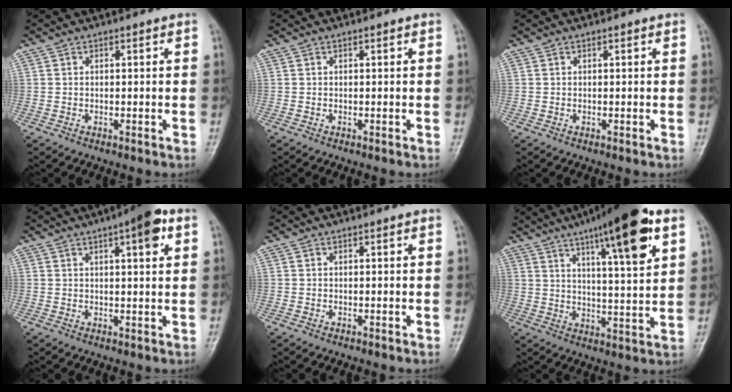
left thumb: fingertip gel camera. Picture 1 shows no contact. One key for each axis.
{"total": 0.0}
{"total": 0.0}
{"total": 6.6, "fx": 3.0, "fy": 1.7, "fz": 5.6, "tx": -0.072, "ty": 0.000, "tz": 0.037}
{"total": 0.0}
{"total": 17.7, "fx": 9.2, "fy": 3.5, "fz": 14.7, "tx": -0.212, "ty": -0.026, "tz": 0.139}